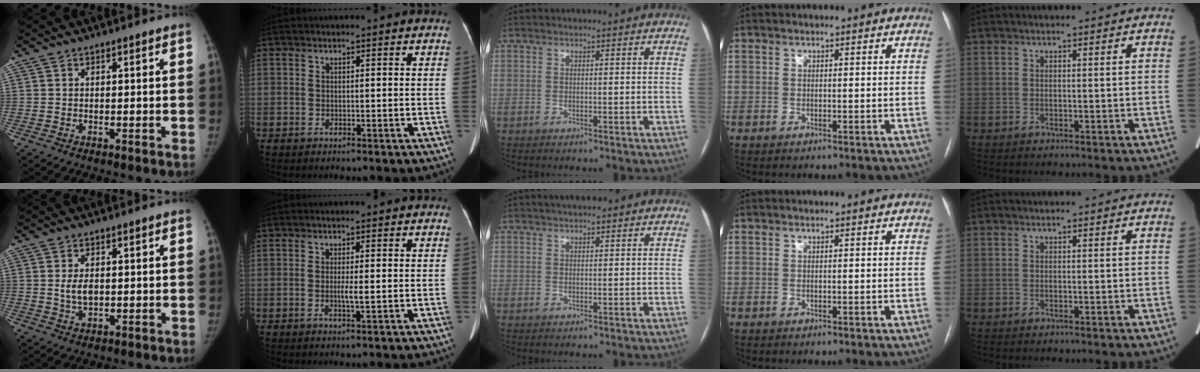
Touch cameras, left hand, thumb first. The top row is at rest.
{"thumb": {"total": 3.5, "force": [0.3, 2.1, 2.7], "torque": [-0.049, -0.006, 0.010]}, "index": {"total": 1.6, "force": [-0.5, -0.3, 1.5], "torque": [-0.035, -0.002, -0.005]}, "middle": {"total": 3.8, "force": [3.1, 0.7, 2.0], "torque": [-0.030, 0.022, 0.049]}}